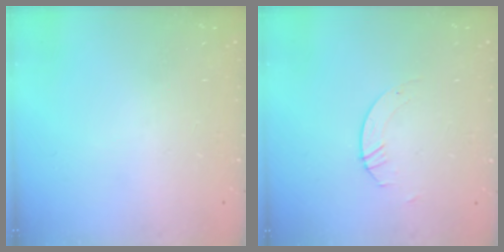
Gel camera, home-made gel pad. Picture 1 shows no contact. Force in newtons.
{"total": 1.1, "press": 1.1, "slide": 0.1}